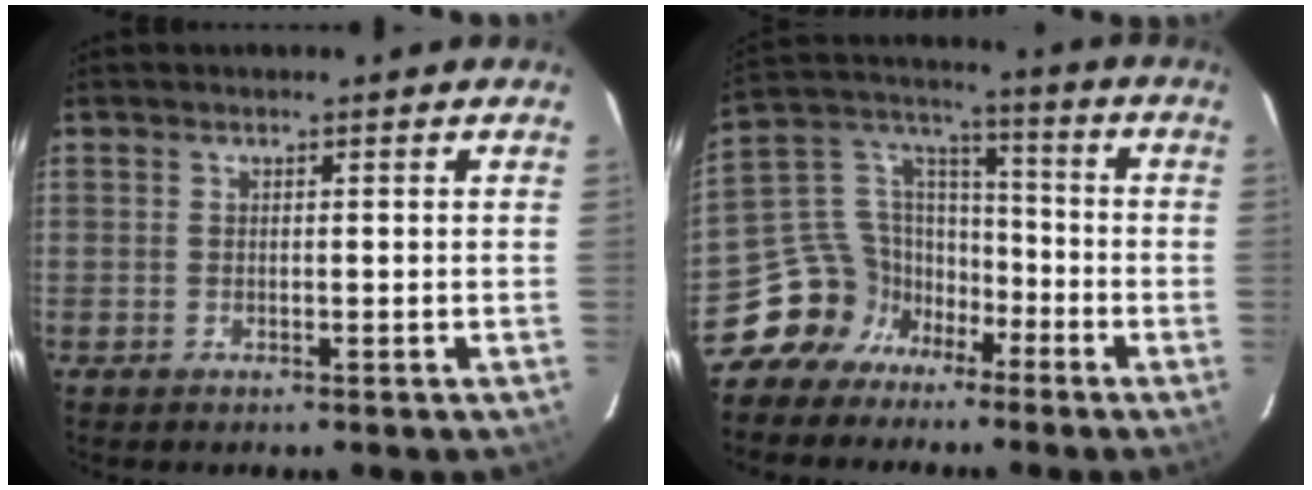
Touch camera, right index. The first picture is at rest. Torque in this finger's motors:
{"motor_torque": [-0.09, -0.23, -0.72, -0.21]}